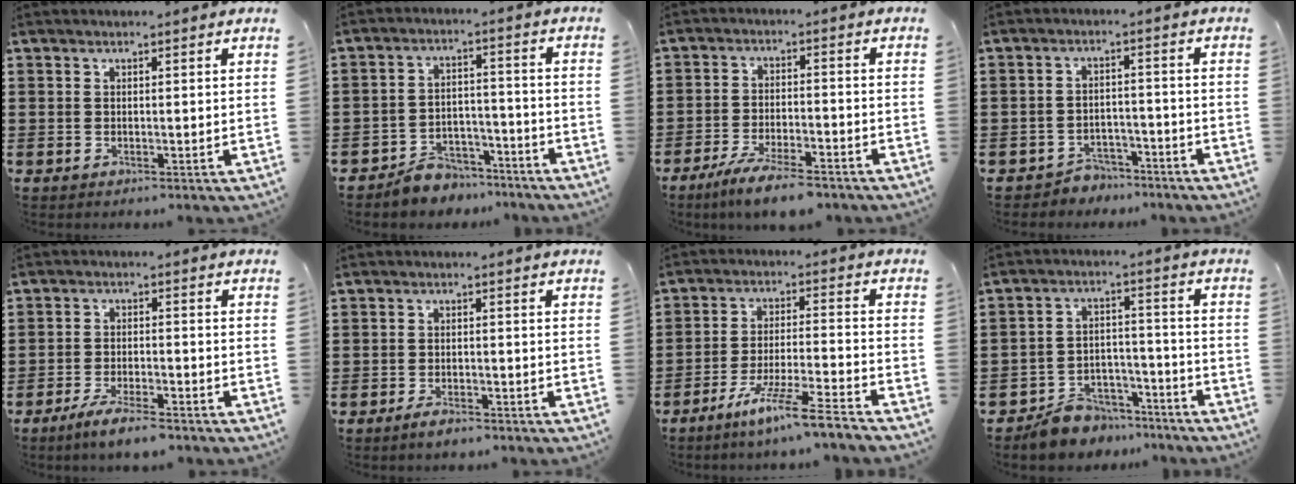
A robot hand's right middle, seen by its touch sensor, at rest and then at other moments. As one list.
[{"total": 5.6, "force": [-5.4, 1.5, 0.3], "torque": [-0.009, 0.019, -0.108]}, {"total": 6.4, "force": [-5.6, 0.7, 3.1], "torque": [-0.065, -0.005, -0.106]}, {"total": 3.3, "force": [-3.2, 0.7, -0.2], "torque": [-0.005, 0.002, -0.069]}, {"total": 4.7, "force": [-4.1, 0.4, 2.2], "torque": [-0.049, -0.003, -0.080]}, {"total": 2.3, "force": [-2.1, 0.5, 0.8], "torque": [-0.014, 0.003, -0.039]}, {"total": 9.0, "force": [-7.5, -0.8, 4.9], "torque": [-0.090, -0.004, -0.146]}, {"total": 7.0, "force": [-6.6, 2.3, 0.5], "torque": [-0.008, 0.030, -0.127]}]